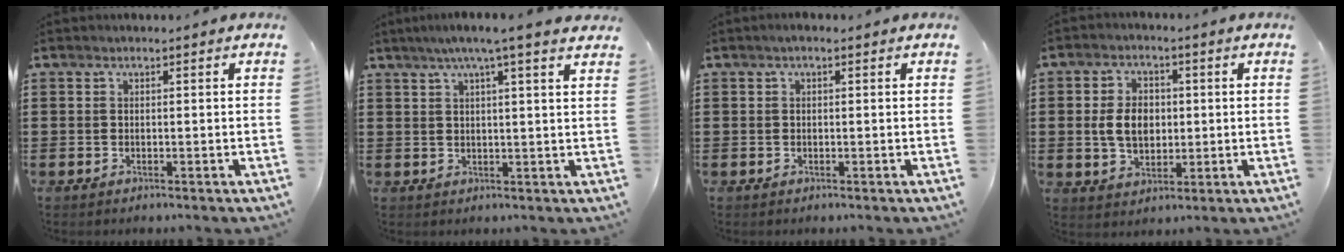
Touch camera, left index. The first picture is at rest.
{"total": 4.6, "force": [3.2, -0.5, 3.3], "torque": [-0.072, -0.005, 0.053]}
{"total": 0.6, "force": [-0.2, 0.2, 0.6], "torque": [-0.010, 0.000, -0.004]}
{"total": 6.0, "force": [0.2, 4.2, 4.3], "torque": [-0.099, 0.006, -0.004]}